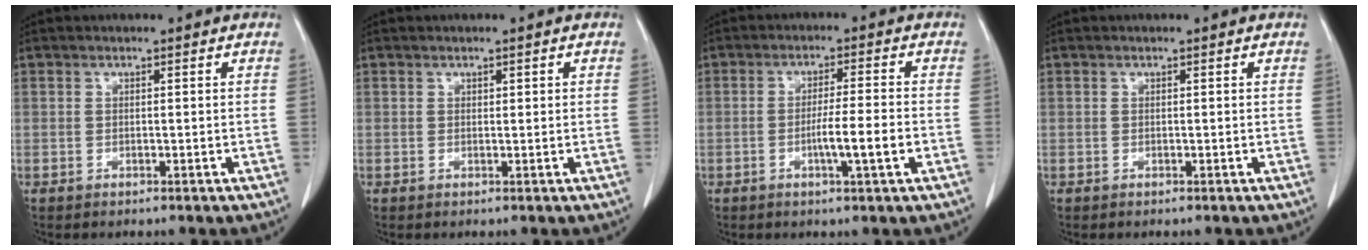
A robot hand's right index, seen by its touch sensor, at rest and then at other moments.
{"total": 0.7, "force": [0.3, 0.3, 0.5], "torque": [-0.006, 0.000, 0.005]}
{"total": 5.9, "force": [-1.8, -0.3, 5.6], "torque": [-0.091, -0.007, -0.031]}
{"total": 0.0}